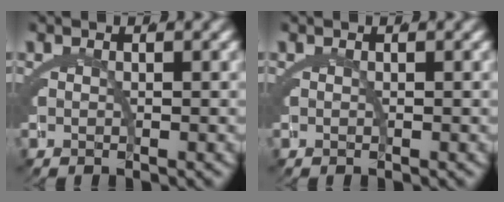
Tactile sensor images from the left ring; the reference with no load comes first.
{"total": 0.0}